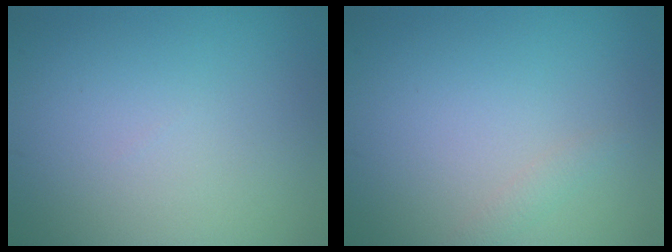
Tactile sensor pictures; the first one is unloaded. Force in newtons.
{"total": 0.8, "press": 0.8, "slide": 0.1}